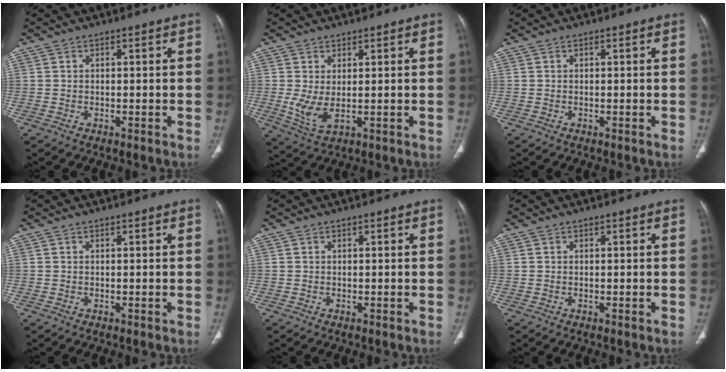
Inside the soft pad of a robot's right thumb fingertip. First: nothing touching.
{"total": 4.9, "force": [0.4, 1.9, 4.5], "torque": [-0.101, -0.011, 0.017]}
{"total": 0.0}
{"total": 0.0}
{"total": 0.0}
{"total": 0.0}